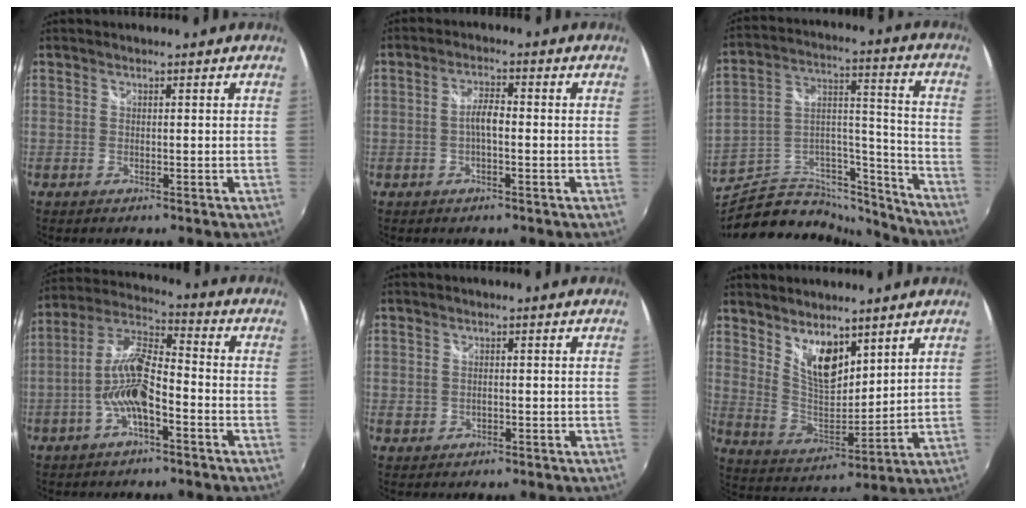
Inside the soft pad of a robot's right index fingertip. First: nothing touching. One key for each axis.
{"total": 3.1, "fx": -0.7, "fy": 0.9, "fz": 2.9, "tx": -0.057, "ty": 0.009, "tz": -0.014}
{"total": 19.3, "fx": -15.5, "fy": 9.1, "fz": 7.2, "tx": -0.125, "ty": 0.064, "tz": -0.238}
{"total": 10.6, "fx": -3.8, "fy": 3.5, "fz": 9.3, "tx": -0.200, "ty": 0.010, "tz": -0.072}
{"total": 2.4, "fx": -0.3, "fy": 2.2, "fz": 1.1, "tx": -0.021, "ty": -0.001, "tz": -0.005}
{"total": 10.0, "fx": 6.5, "fy": 4.5, "fz": 6.1, "tx": -0.102, "ty": -0.007, "tz": 0.129}